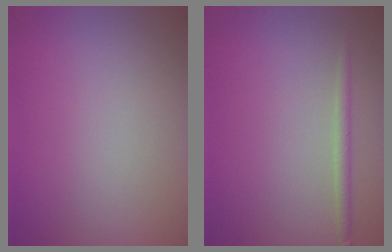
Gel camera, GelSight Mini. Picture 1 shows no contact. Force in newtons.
{"total": 1.2, "press": 1.2, "slide": 0.0}